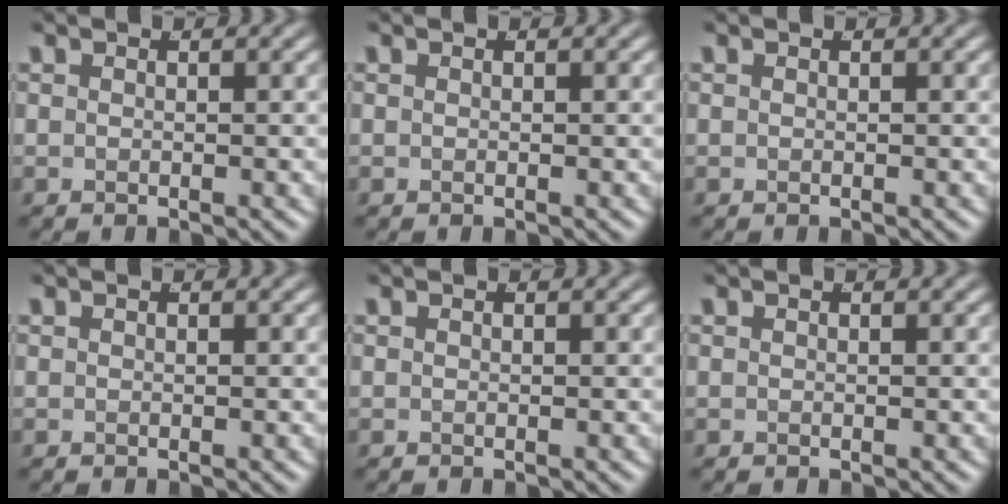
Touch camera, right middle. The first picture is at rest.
{"total": 0.0}
{"total": 0.0}
{"total": 0.0}
{"total": 0.0}
{"total": 0.0}